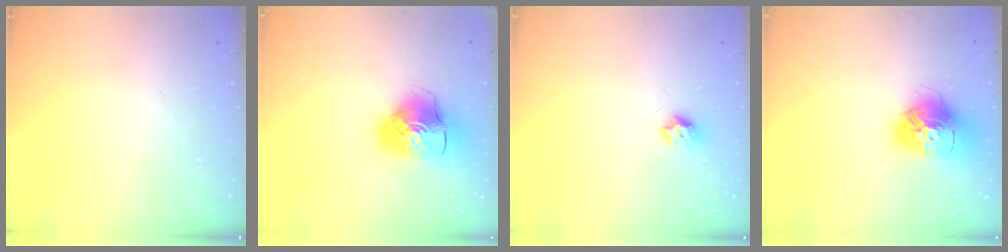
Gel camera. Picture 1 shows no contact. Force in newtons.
{"total": 12.6, "press": 12.5, "slide": 1.6}
{"total": 7.6, "press": 7.6, "slide": 0.7}
{"total": 17.0, "press": 16.9, "slide": 1.7}